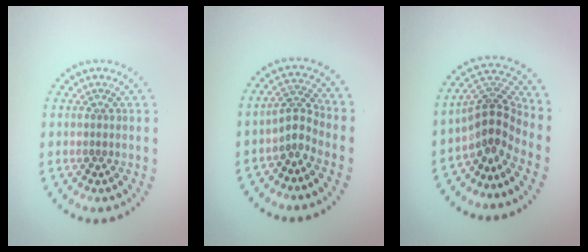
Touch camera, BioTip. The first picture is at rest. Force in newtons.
{"total": 2.4, "press": 1.6, "slide": 1.8}
{"total": 3.9, "press": 2.8, "slide": 2.8}